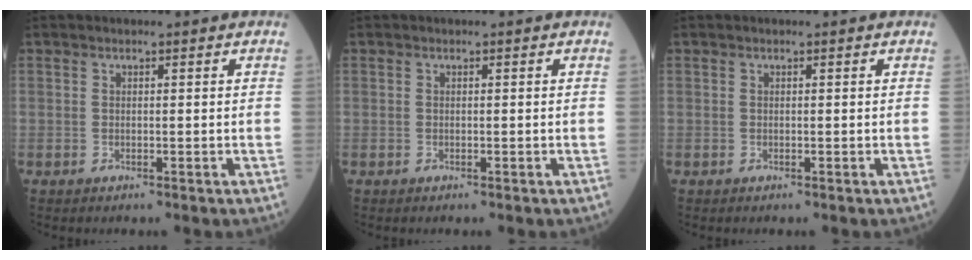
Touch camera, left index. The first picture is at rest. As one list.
[{"total": 0.0}, {"total": 0.0}]